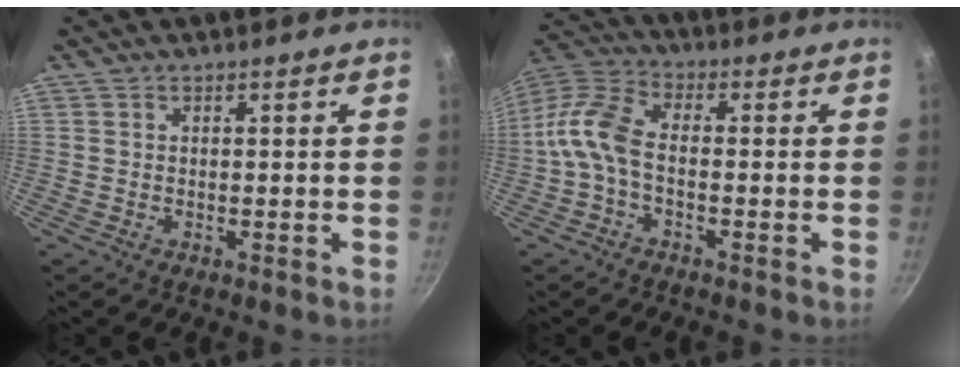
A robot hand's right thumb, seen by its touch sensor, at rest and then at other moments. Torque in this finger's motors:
{"motor_torque": [-0.34, 0.74, -0.12, 0.20, 0.25]}